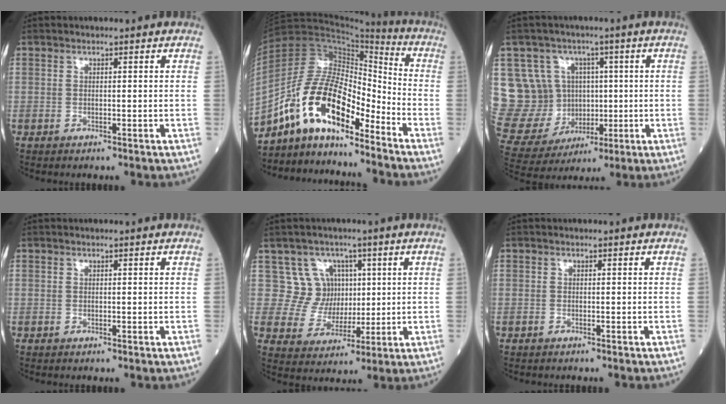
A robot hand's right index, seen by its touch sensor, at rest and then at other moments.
{"total": 14.7, "force": [-10.4, 4.6, 9.3], "torque": [-0.177, 0.032, -0.188]}
{"total": 15.5, "force": [2.7, 14.2, 5.5], "torque": [-0.137, 0.058, 0.085]}
{"total": 0.0}
{"total": 7.0, "force": [2.4, 6.5, 0.2], "torque": [0.006, 0.016, 0.045]}
{"total": 0.6, "force": [-0.5, 0.3, 0.0], "torque": [-0.006, 0.003, -0.011]}